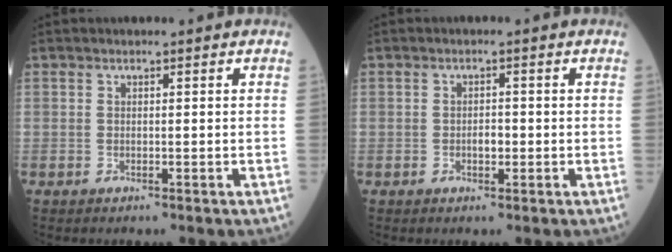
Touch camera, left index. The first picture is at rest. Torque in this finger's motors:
{"motor_torque": [0.48, 0.04, 0.01, 0.00]}